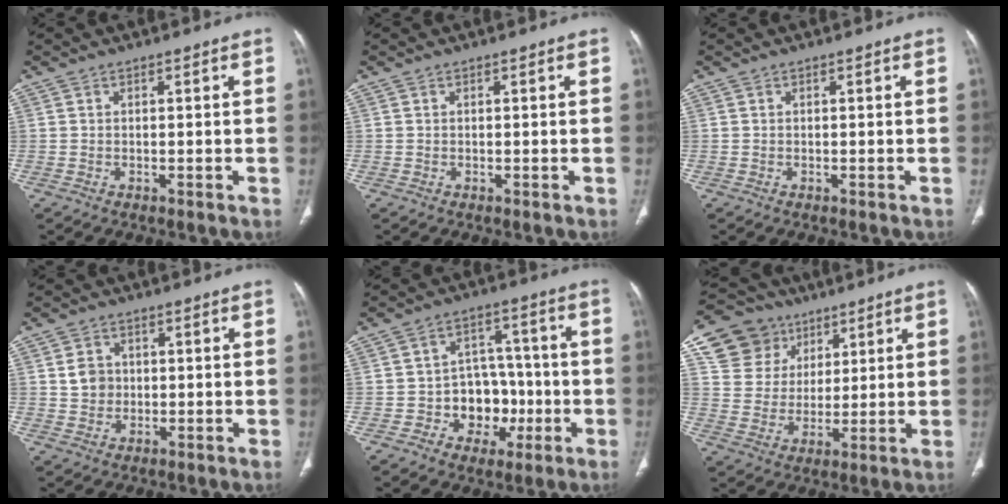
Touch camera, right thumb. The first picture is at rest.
{"total": 0.0}
{"total": 0.0}
{"total": 4.1, "force": [0.6, 3.7, 1.8], "torque": [-0.011, 0.001, 0.010]}
{"total": 10.6, "force": [-2.7, 8.7, 5.4], "torque": [-0.021, 0.042, -0.036]}
{"total": 13.1, "force": [6.6, 10.8, 3.2], "torque": [-0.031, -0.010, 0.126]}